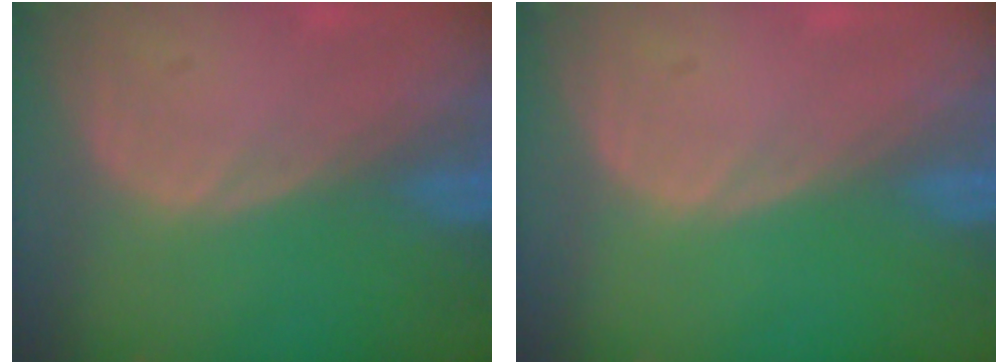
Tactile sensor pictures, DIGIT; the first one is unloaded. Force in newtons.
{"total": 0.0}